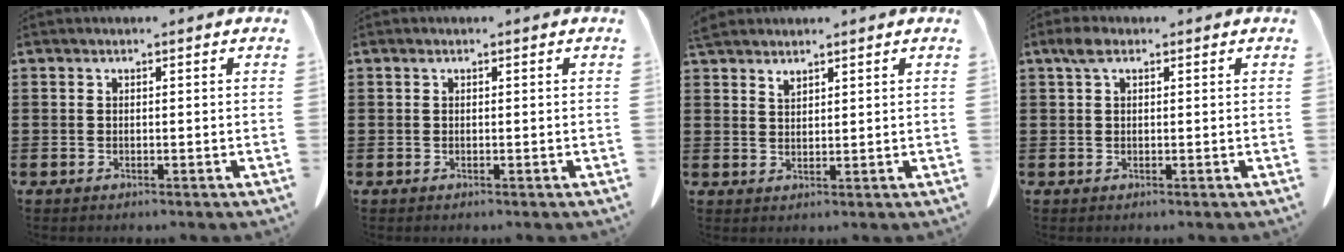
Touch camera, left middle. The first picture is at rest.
{"total": 0.0}
{"total": 1.8, "force": [1.7, 0.4, 0.4], "torque": [-0.013, 0.000, 0.034]}
{"total": 2.3, "force": [0.9, 1.1, 1.8], "torque": [-0.040, 0.007, 0.015]}